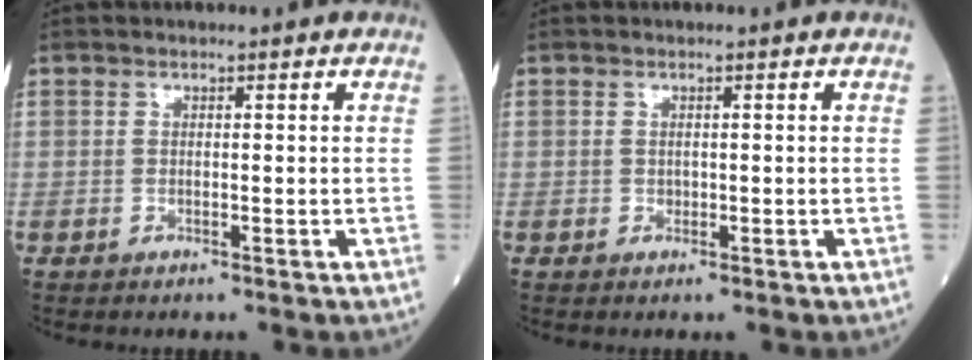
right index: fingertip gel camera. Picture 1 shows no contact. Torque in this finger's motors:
{"motor_torque": [0.08, -0.08, 0.06, 0.01]}